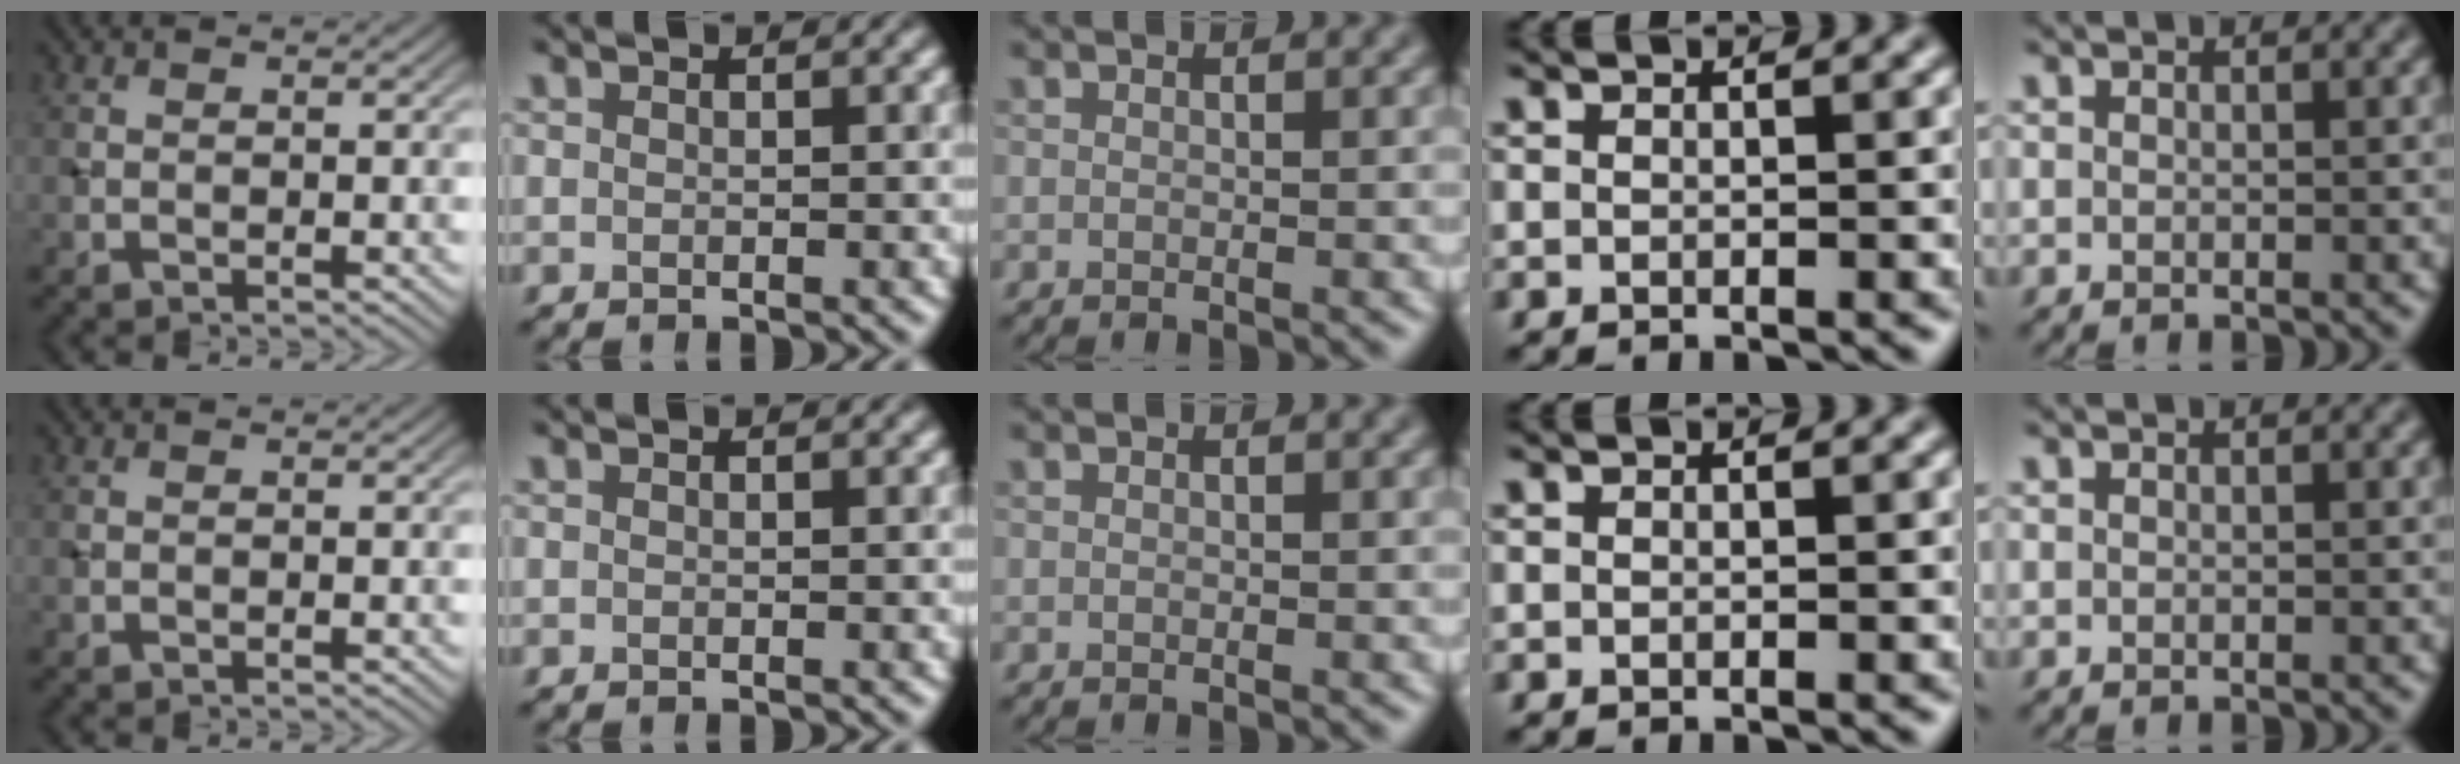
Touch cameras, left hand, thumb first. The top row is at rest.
{}